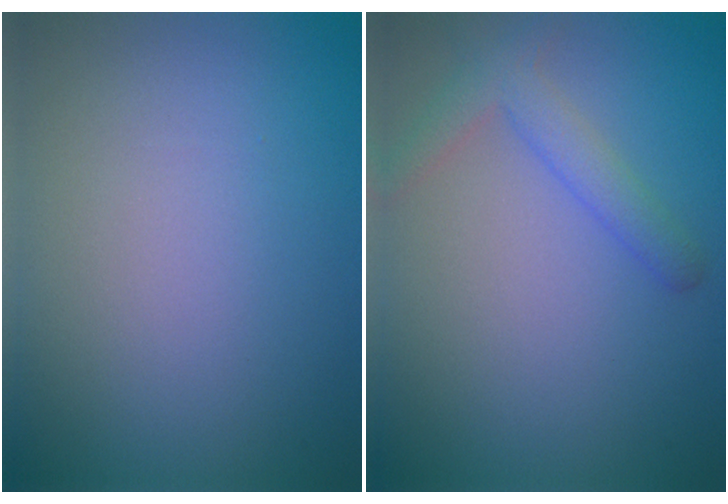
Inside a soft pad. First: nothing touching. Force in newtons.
{"total": 2.3, "press": 2.3, "slide": 0.2}